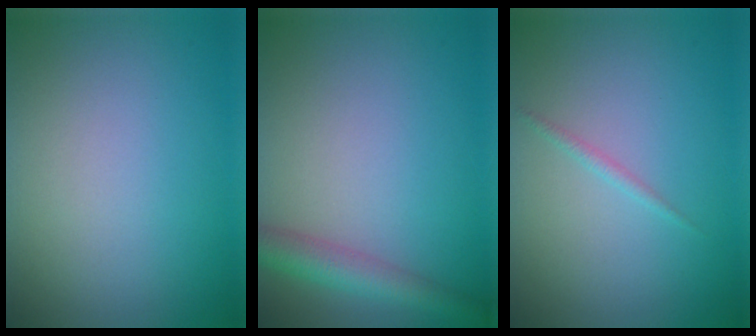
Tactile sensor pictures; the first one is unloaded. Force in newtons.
{"total": 3.4, "press": 3.4, "slide": 0.1}
{"total": 0.7, "press": 0.7, "slide": 0.1}